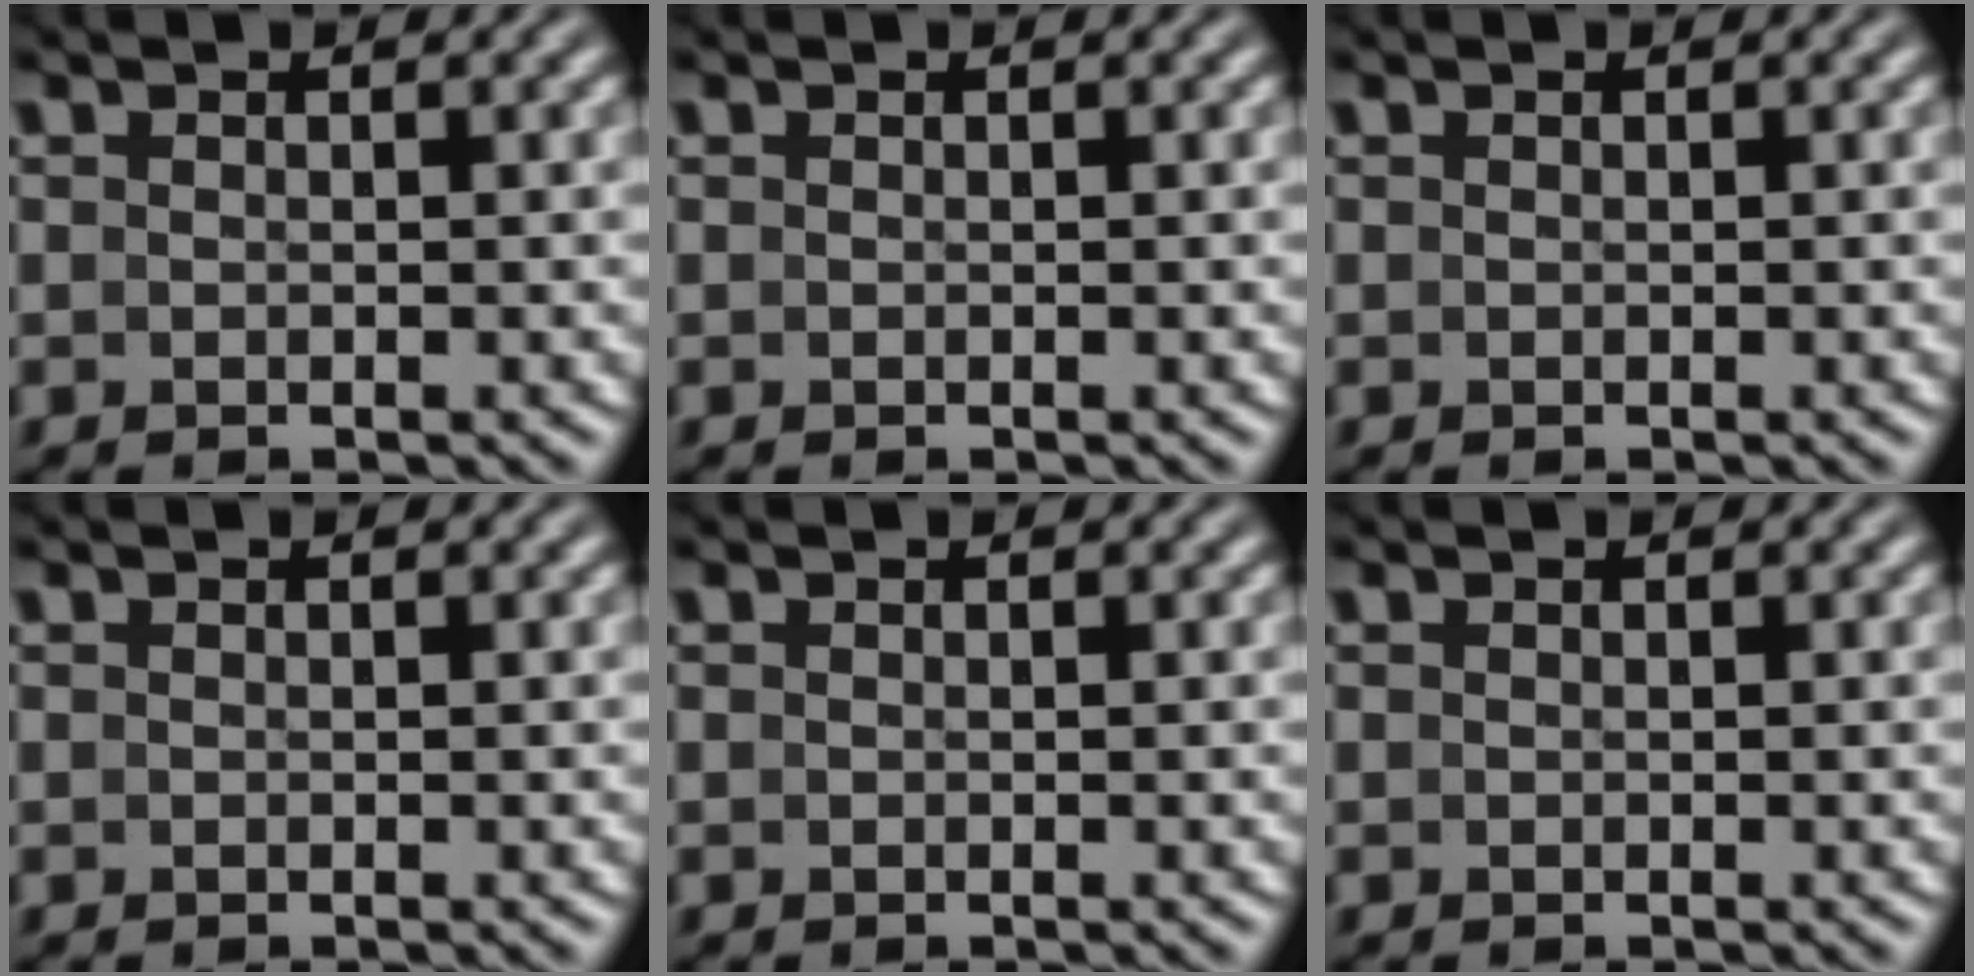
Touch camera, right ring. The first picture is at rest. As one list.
[{"total": 0.0}, {"total": 0.0}, {"total": 0.0}, {"total": 0.0}, {"total": 0.0}]